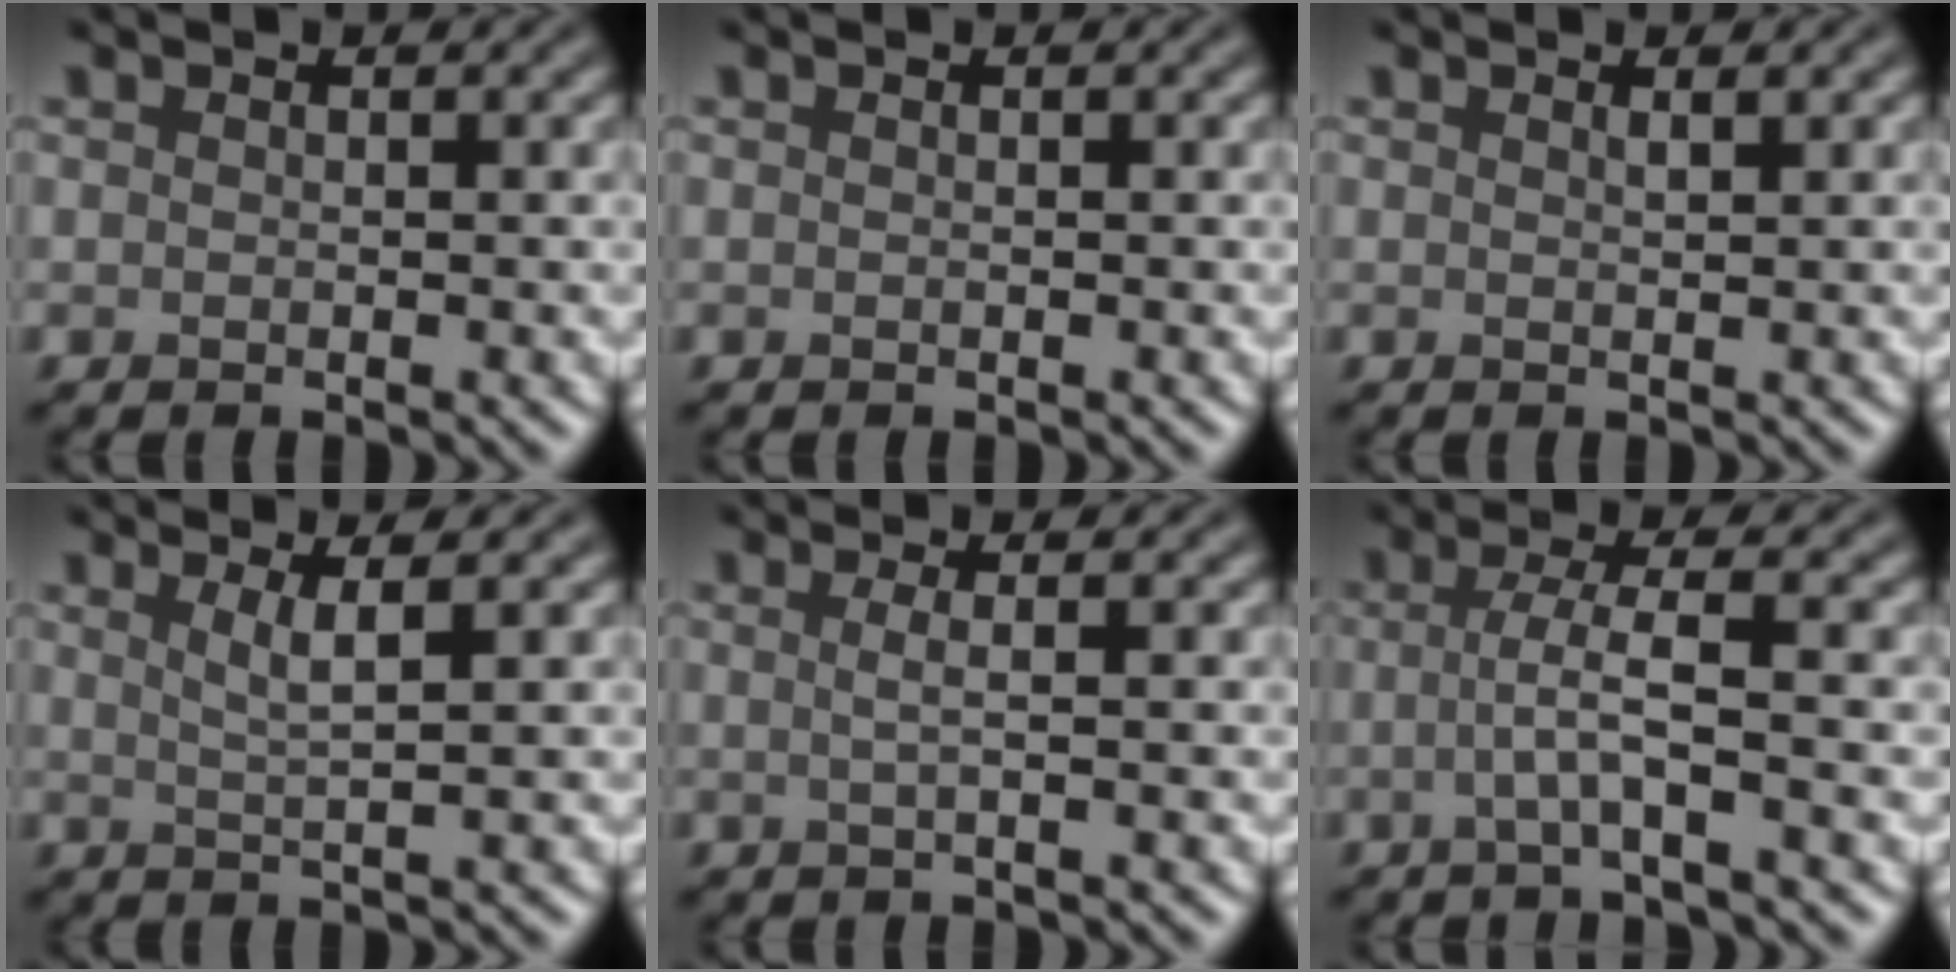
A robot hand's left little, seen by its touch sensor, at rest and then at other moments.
{"total": 0.0}
{"total": 0.7, "force": [0.5, 0.1, 0.4], "torque": [-0.004, -0.001, 0.008]}
{"total": 2.3, "force": [0.9, 0.5, 2.1], "torque": [-0.032, 0.000, 0.013]}
{"total": 1.7, "force": [0.1, 0.6, 1.6], "torque": [-0.026, 0.002, -0.006]}
{"total": 3.3, "force": [-0.5, 0.5, 3.2], "torque": [-0.059, 0.002, -0.015]}